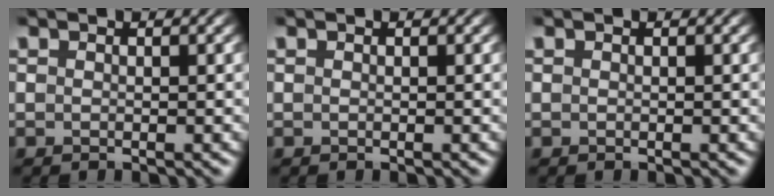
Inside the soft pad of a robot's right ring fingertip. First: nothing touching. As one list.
[{"total": 0.0}, {"total": 0.0}]